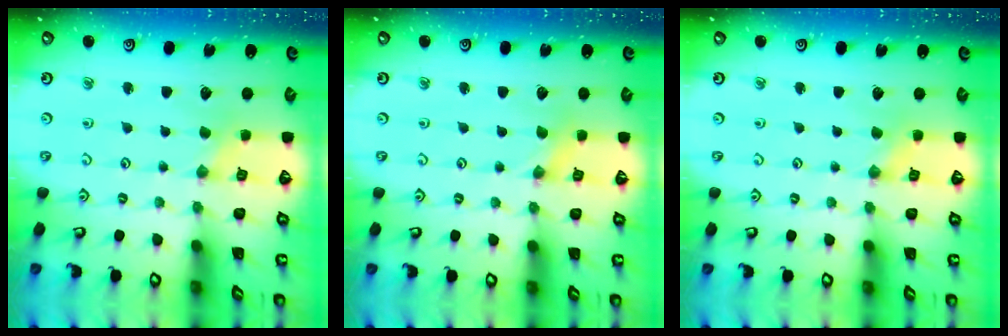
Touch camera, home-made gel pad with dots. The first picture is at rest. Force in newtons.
{"total": 0.0}
{"total": 0.9, "press": 0.9, "slide": 0.3}